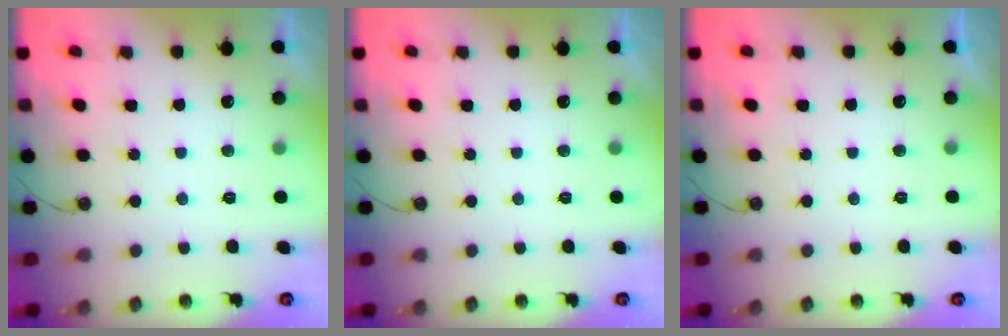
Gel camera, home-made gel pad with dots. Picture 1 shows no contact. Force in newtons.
{"total": 0.0}
{"total": 0.0}